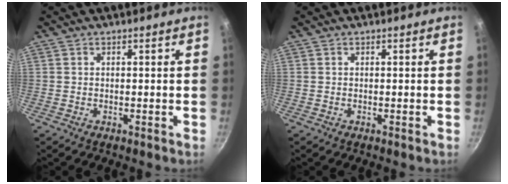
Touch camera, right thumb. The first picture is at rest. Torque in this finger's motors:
{"motor_torque": [0.00, 0.00, 0.04, -0.04, 0.00]}